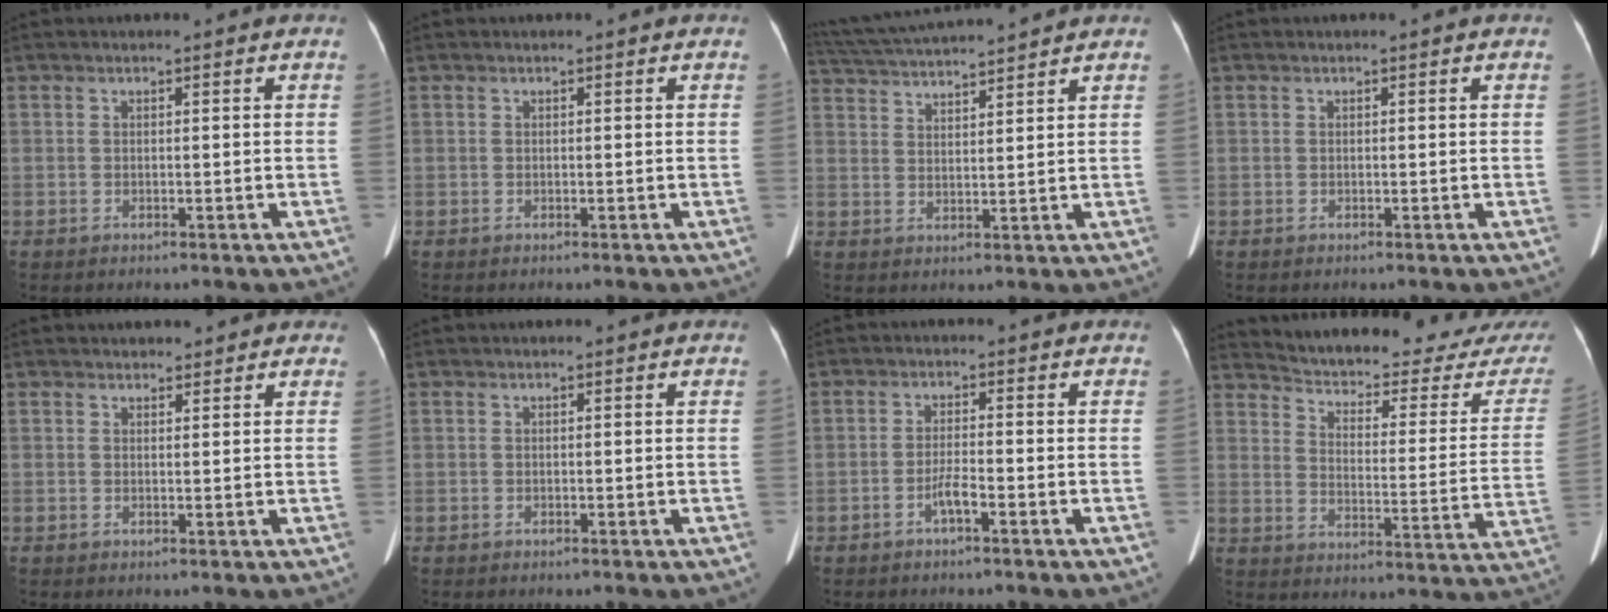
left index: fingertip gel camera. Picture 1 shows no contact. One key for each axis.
{"total": 0.0}
{"total": 12.3, "fx": 11.3, "fy": -0.2, "fz": 4.8, "tx": -0.099, "ty": 0.024, "tz": 0.183}
{"total": 0.0}
{"total": 4.4, "fx": 3.9, "fy": 1.7, "fz": 1.0, "tx": 0.002, "ty": 0.009, "tz": 0.042}
{"total": 0.0}
{"total": 2.3, "fx": -1.7, "fy": -0.1, "fz": 1.5, "tx": -0.027, "ty": -0.008, "tz": -0.030}
{"total": 23.5, "fx": 22.4, "fy": 2.6, "fz": 6.5, "tx": -0.088, "ty": -0.095, "tz": 0.274}